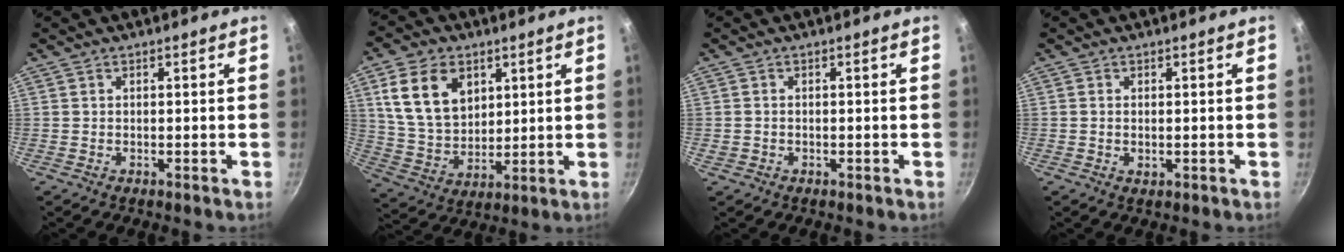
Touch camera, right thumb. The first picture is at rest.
{"total": 14.2, "force": [5.3, 10.0, 8.6], "torque": [-0.133, -0.019, 0.109]}
{"total": 1.0, "force": [-0.4, 0.9, 0.4], "torque": [-0.007, 0.002, -0.003]}
{"total": 1.2, "force": [-0.1, 0.8, 1.0], "torque": [-0.016, -0.001, -0.001]}